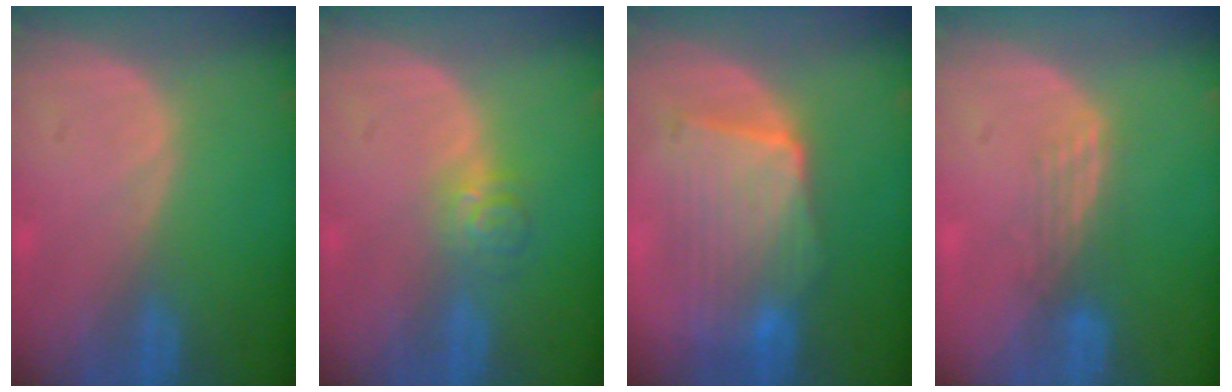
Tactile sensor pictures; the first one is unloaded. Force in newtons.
{"total": 3.6, "press": 3.4, "slide": 1.2}
{"total": 8.7, "press": 8.5, "slide": 1.9}
{"total": 3.1, "press": 2.6, "slide": 1.6}